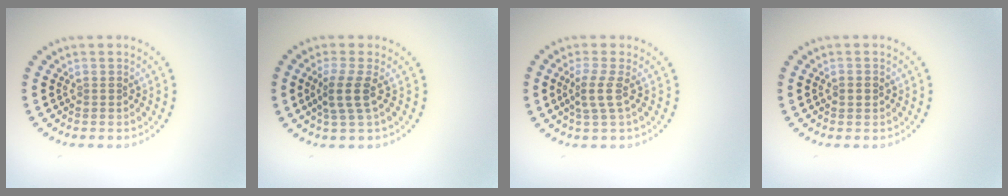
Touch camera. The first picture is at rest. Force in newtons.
{"total": 2.5, "press": 2.0, "slide": 1.5}
{"total": 2.2, "press": 1.7, "slide": 1.4}
{"total": 1.2, "press": 1.2, "slide": 0.1}